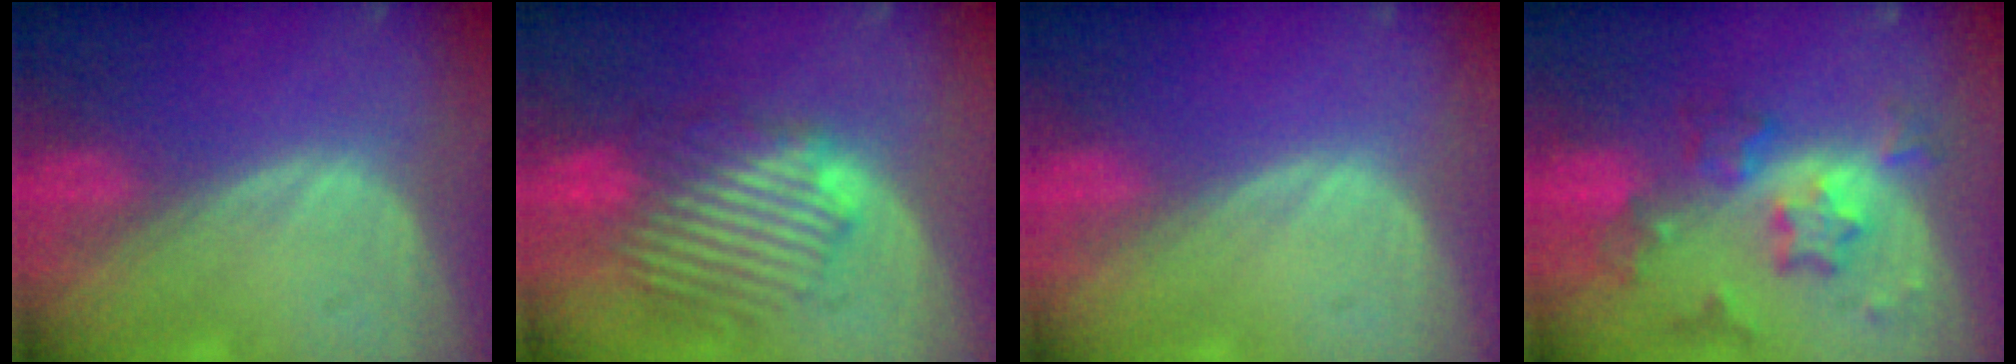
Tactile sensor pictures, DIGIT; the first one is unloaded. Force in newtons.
{"total": 8.9, "press": 8.8, "slide": 1.5}
{"total": 0.0}
{"total": 8.2, "press": 7.2, "slide": 4.0}